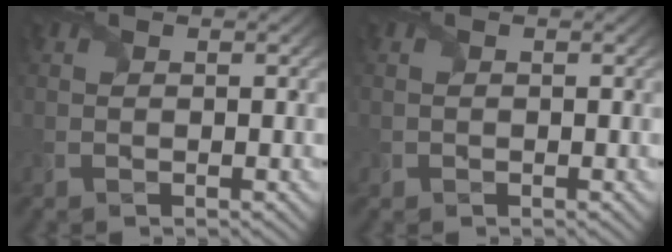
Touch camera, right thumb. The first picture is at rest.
{"total": 0.5, "force": [-0.2, 0.5, 0.0], "torque": [0.001, -0.005, -0.006]}